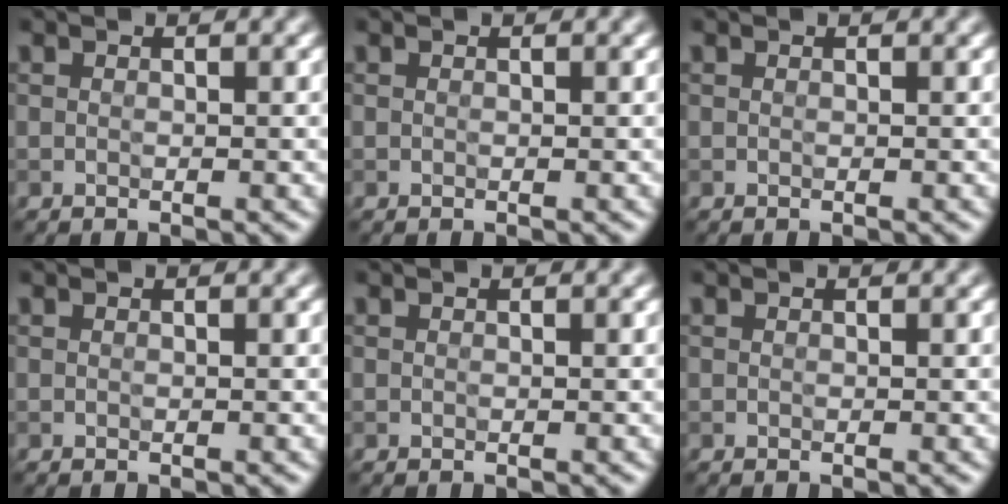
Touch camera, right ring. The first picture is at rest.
{"total": 0.0}
{"total": 0.0}
{"total": 0.0}
{"total": 0.0}
{"total": 0.0}